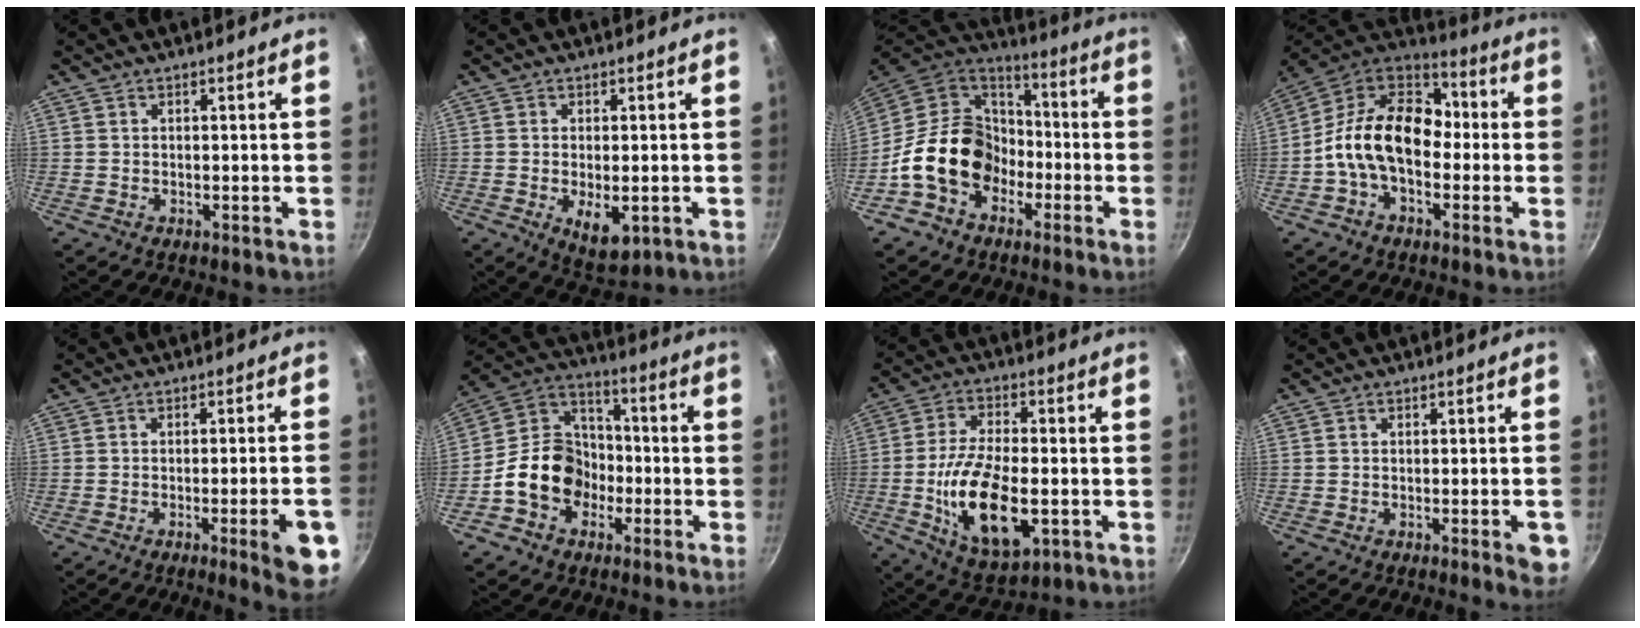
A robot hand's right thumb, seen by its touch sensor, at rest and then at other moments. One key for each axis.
{"total": 6.6, "fx": -1.5, "fy": 3.2, "fz": 5.6, "tx": -0.080, "ty": -0.011, "tz": -0.011}
{"total": 18.4, "fx": -5.8, "fy": 14.3, "fz": 10.0, "tx": -0.138, "ty": 0.065, "tz": -0.110}
{"total": 17.4, "fx": -2.0, "fy": 11.8, "fz": 12.6, "tx": -0.176, "ty": 0.047, "tz": -0.059}
{"total": 9.7, "fx": -3.9, "fy": 1.2, "fz": 8.8, "tx": -0.101, "ty": 0.016, "tz": -0.047}
{"total": 14.5, "fx": -4.6, "fy": 11.6, "fz": 7.4, "tx": -0.085, "ty": 0.056, "tz": -0.097}
{"total": 17.0, "fx": -3.6, "fy": 8.1, "fz": 14.5, "tx": -0.260, "ty": 0.006, "tz": -0.059}
{"total": 5.0, "fx": -2.0, "fy": 0.9, "fz": 4.5, "tx": -0.048, "ty": 0.006, "tz": -0.024}